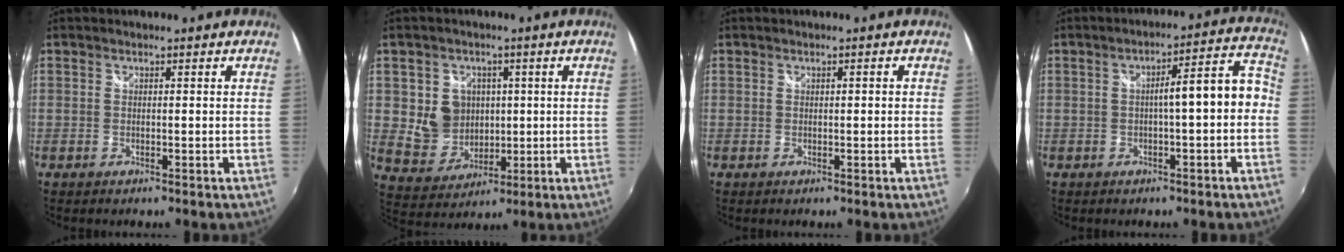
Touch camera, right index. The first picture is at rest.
{"total": 8.6, "force": [1.2, 7.9, 3.0], "torque": [-0.074, 0.006, 0.040]}
{"total": 1.1, "force": [0.0, 0.4, 1.0], "torque": [-0.013, 0.004, 0.000]}
{"total": 7.9, "force": [-1.3, 1.0, 7.7], "torque": [-0.099, 0.034, -0.005]}